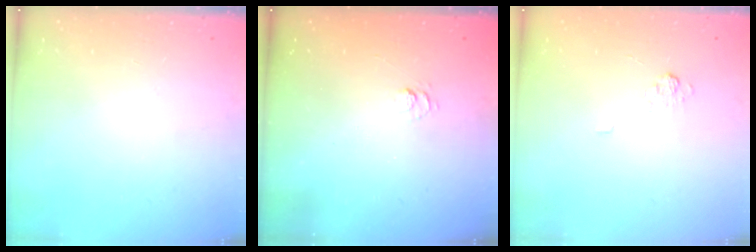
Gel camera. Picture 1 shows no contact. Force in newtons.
{"total": 2.7, "press": 2.2, "slide": 1.5}
{"total": 3.4, "press": 3.1, "slide": 1.5}